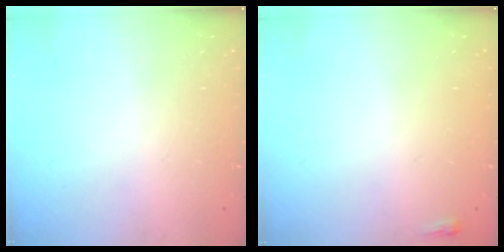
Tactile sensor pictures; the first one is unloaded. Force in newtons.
{"total": 2.0, "press": 2.0, "slide": 0.5}